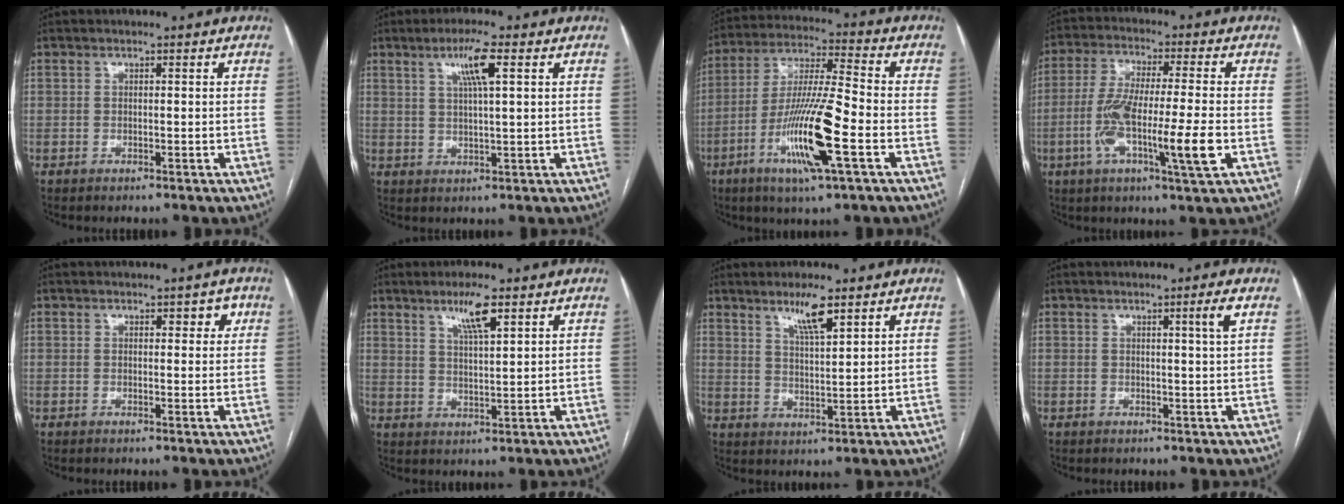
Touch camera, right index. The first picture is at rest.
{"total": 5.6, "force": [2.5, 0.1, 5.0], "torque": [-0.091, 0.003, 0.043]}
{"total": 15.0, "force": [-5.4, 0.7, 14.0], "torque": [-0.275, -0.014, -0.100]}
{"total": 13.2, "force": [-3.4, 0.6, 12.8], "torque": [-0.240, -0.006, -0.065]}
{"total": 2.4, "force": [1.2, 1.2, 1.7], "torque": [-0.016, 0.004, 0.014]}
{"total": 5.6, "force": [3.5, 0.5, 4.3], "torque": [-0.078, -0.003, 0.063]}
{"total": 5.7, "force": [3.9, 0.4, 4.1], "torque": [-0.074, -0.007, 0.071]}
{"total": 2.2, "force": [0.9, -0.8, 1.8], "torque": [-0.029, -0.008, 0.018]}